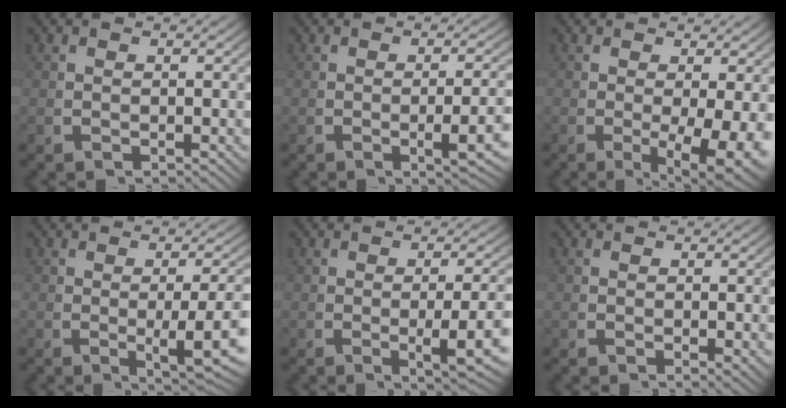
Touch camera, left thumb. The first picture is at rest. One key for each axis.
{"total": 3.7, "fx": -1.0, "fy": 0.9, "fz": 3.4, "tx": -0.050, "ty": 0.001, "tz": -0.013}
{"total": 6.2, "fx": -0.9, "fy": 2.9, "fz": 5.4, "tx": -0.086, "ty": -0.023, "tz": -0.006}
{"total": 5.7, "fx": -1.1, "fy": 1.8, "fz": 5.4, "tx": -0.085, "ty": -0.007, "tz": -0.010}
{"total": 4.9, "fx": -1.0, "fy": 1.4, "fz": 4.5, "tx": -0.072, "ty": -0.003, "tz": -0.012}
{"total": 0.7, "fx": 0.2, "fy": 0.3, "fz": 0.7, "tx": -0.008, "ty": -0.002, "tz": 0.005}